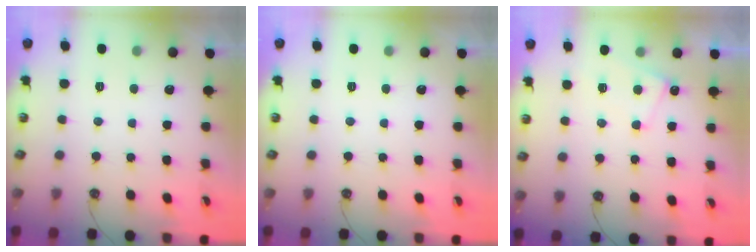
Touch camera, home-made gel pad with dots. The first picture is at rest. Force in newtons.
{"total": 0.0}
{"total": 3.8, "press": 3.8, "slide": 0.5}